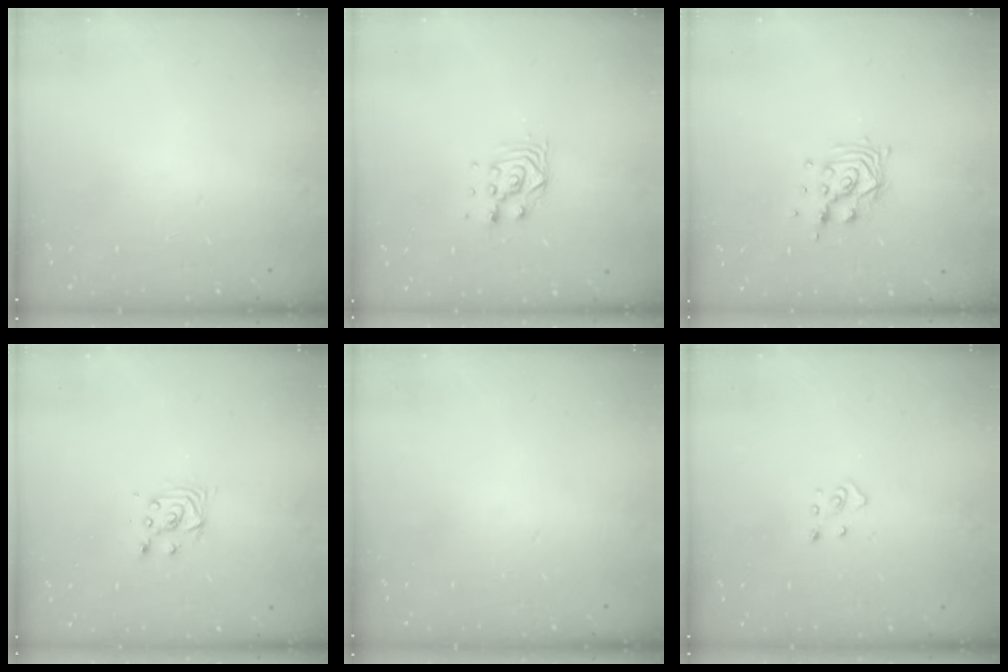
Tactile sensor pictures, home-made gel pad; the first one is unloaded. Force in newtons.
{"total": 7.4, "press": 7.3, "slide": 0.6}
{"total": 8.9, "press": 8.9, "slide": 0.7}
{"total": 3.8, "press": 3.7, "slide": 0.5}
{"total": 0.0}
{"total": 2.8, "press": 2.8, "slide": 0.3}